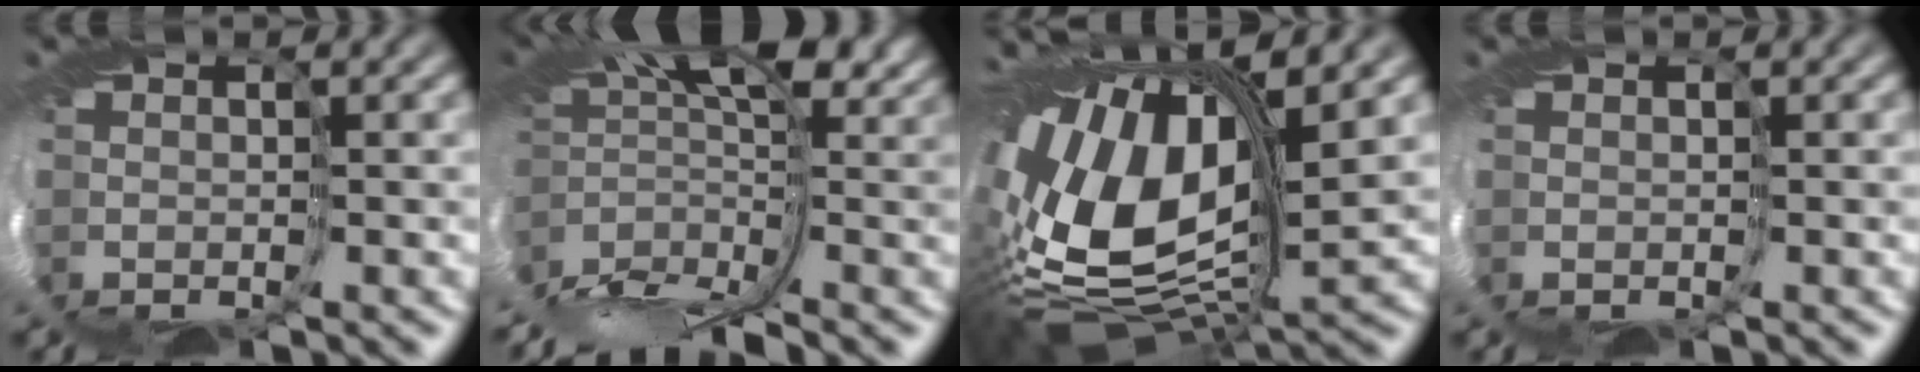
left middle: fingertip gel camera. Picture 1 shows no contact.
{"total": 7.6, "force": [-3.8, 2.1, 6.2], "torque": [-0.112, 0.014, -0.076]}
{"total": 13.8, "force": [1.1, 7.8, 11.3], "torque": [-0.250, 0.018, 0.015]}
{"total": 0.0}